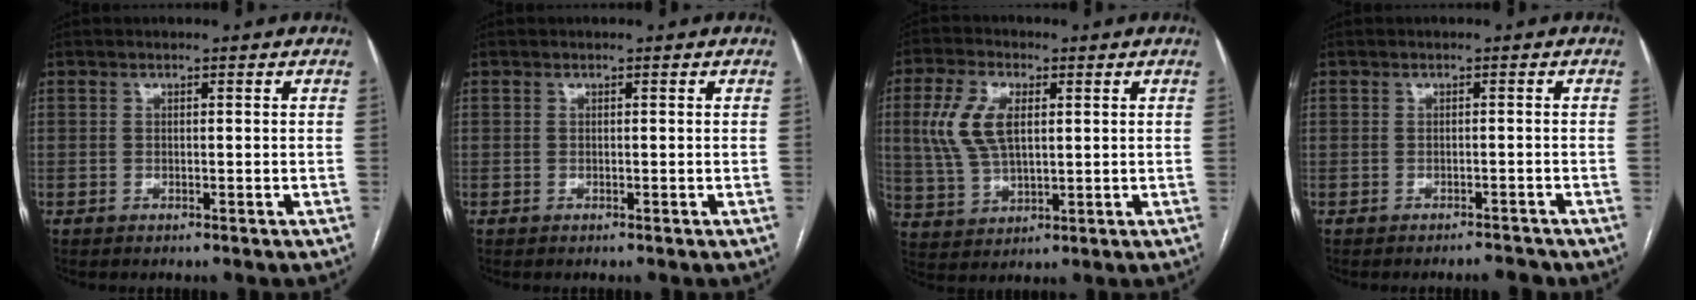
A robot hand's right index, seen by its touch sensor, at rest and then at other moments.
{"total": 0.0}
{"total": 9.7, "force": [2.2, 4.8, 8.1], "torque": [-0.189, 0.013, 0.048]}
{"total": 1.7, "force": [-1.6, 0.3, 0.2], "torque": [0.000, -0.004, -0.017]}